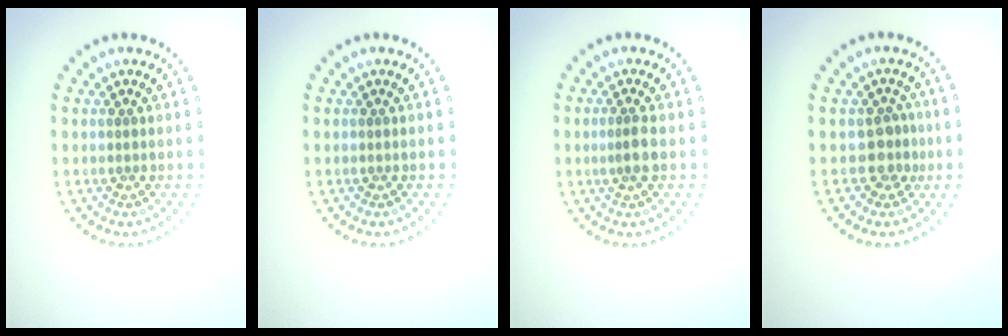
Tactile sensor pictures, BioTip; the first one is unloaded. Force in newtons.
{"total": 0.0}
{"total": 1.9, "press": 1.6, "slide": 0.9}
{"total": 2.2, "press": 1.8, "slide": 1.2}